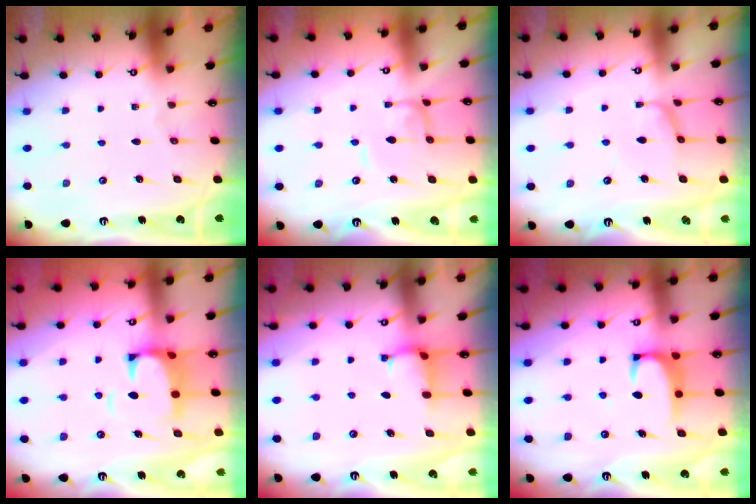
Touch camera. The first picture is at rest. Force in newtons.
{"total": 2.1, "press": 2.1, "slide": 0.0}
{"total": 2.8, "press": 2.7, "slide": 0.7}
{"total": 3.6, "press": 3.4, "slide": 1.3}
{"total": 2.5, "press": 2.5, "slide": 0.4}
{"total": 2.0, "press": 2.0, "slide": 0.3}